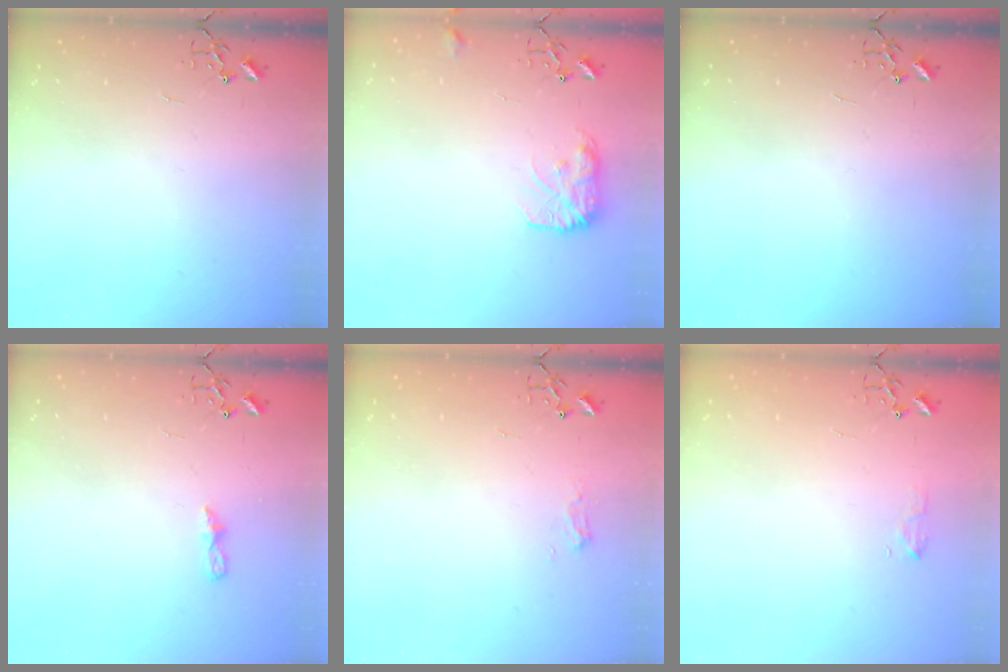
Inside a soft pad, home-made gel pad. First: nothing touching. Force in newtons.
{"total": 10.8, "press": 10.8, "slide": 0.4}
{"total": 0.0}
{"total": 5.3, "press": 5.3, "slide": 0.6}
{"total": 6.0, "press": 6.0, "slide": 0.7}
{"total": 6.0, "press": 6.0, "slide": 0.6}